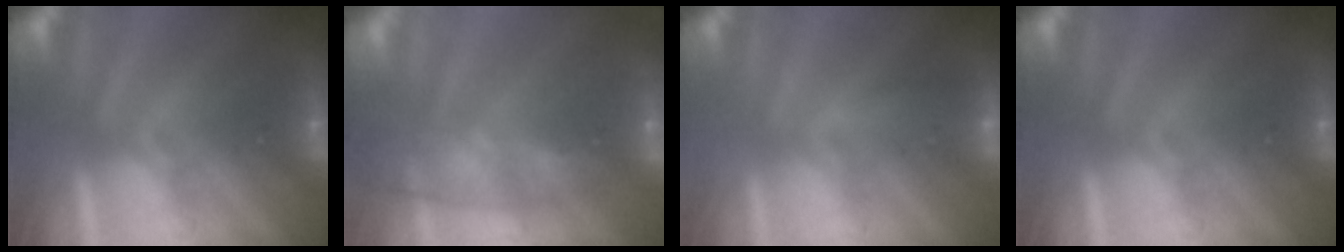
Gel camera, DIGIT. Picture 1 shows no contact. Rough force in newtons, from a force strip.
{"total": 7.3}
{"total": 4.7}
{"total": 0.0}